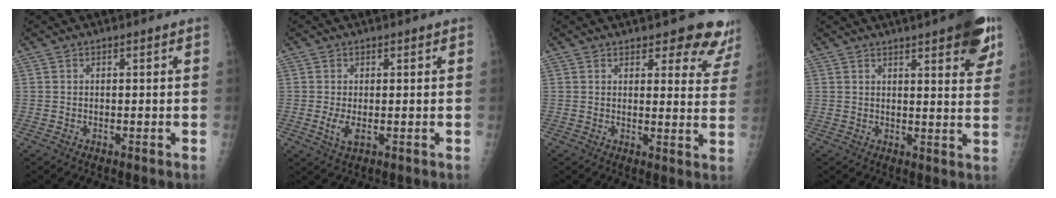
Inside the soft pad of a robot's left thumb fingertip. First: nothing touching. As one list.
[{"total": 2.8, "force": [-0.3, 1.3, 2.5], "torque": [-0.054, -0.008, -0.004]}, {"total": 9.7, "force": [8.5, 3.4, 3.2], "torque": [0.009, -0.053, 0.076]}, {"total": 13.1, "force": [7.8, 3.3, 9.9], "torque": [-0.100, -0.030, 0.091]}]